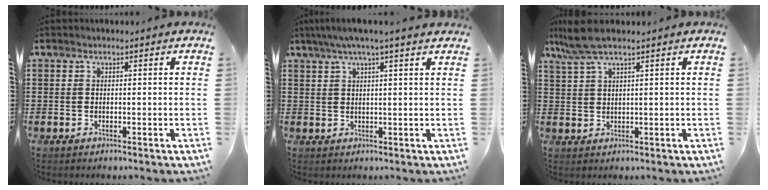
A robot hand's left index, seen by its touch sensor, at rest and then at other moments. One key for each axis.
{"total": 3.4, "fx": 2.3, "fy": 0.2, "fz": 2.5, "tx": -0.054, "ty": 0.000, "tz": 0.040}
{"total": 4.7, "fx": 2.9, "fy": 0.3, "fz": 3.6, "tx": -0.083, "ty": 0.001, "tz": 0.052}